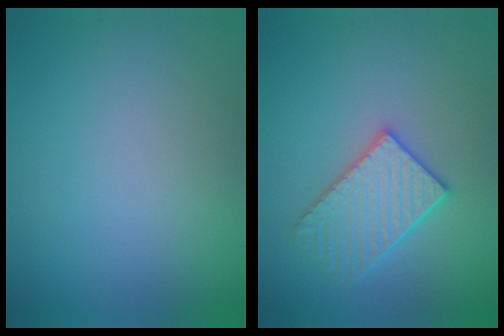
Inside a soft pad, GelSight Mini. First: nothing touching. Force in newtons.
{"total": 3.4, "press": 3.3, "slide": 0.8}